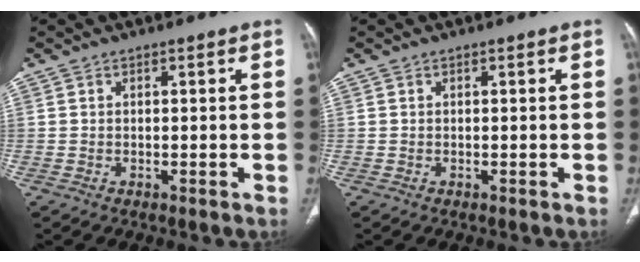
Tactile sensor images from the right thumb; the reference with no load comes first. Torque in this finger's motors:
{"motor_torque": [0.00, 0.00, 0.09, 0.11, 0.01]}